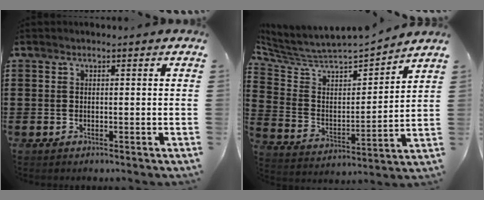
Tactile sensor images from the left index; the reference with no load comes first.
{"total": 4.9, "force": [4.6, 1.2, 1.1], "torque": [-0.053, -0.046, 0.072]}